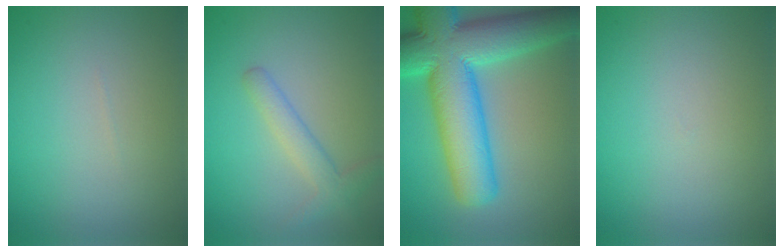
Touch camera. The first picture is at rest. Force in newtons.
{"total": 2.5, "press": 2.5, "slide": 0.2}
{"total": 13.2, "press": 13.2, "slide": 0.6}
{"total": 0.0}